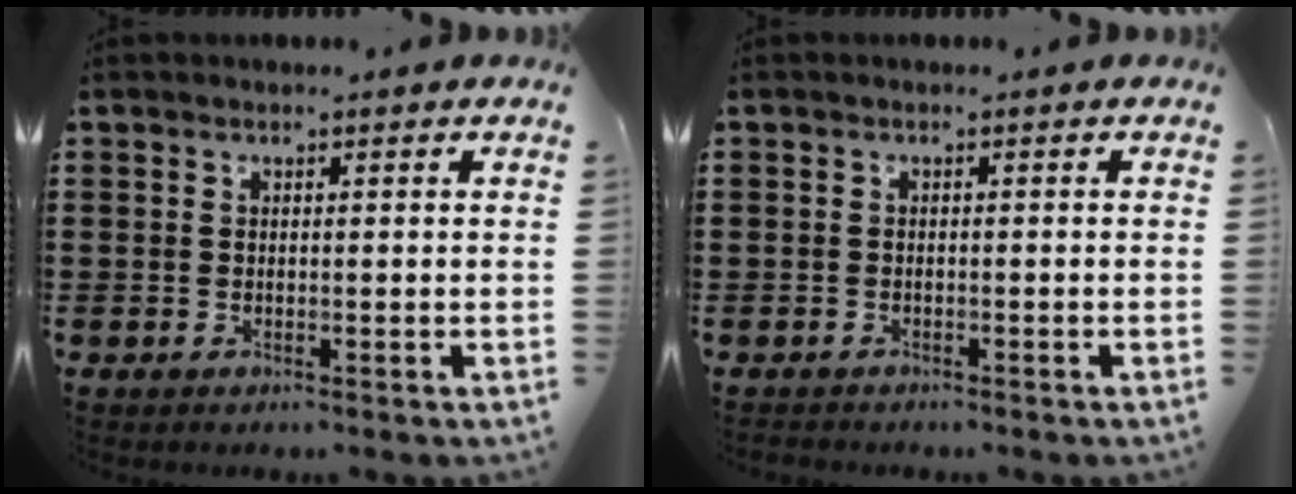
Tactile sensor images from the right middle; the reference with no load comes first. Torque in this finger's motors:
{"motor_torque": [-1.54, 0.60, -0.75, -0.21]}